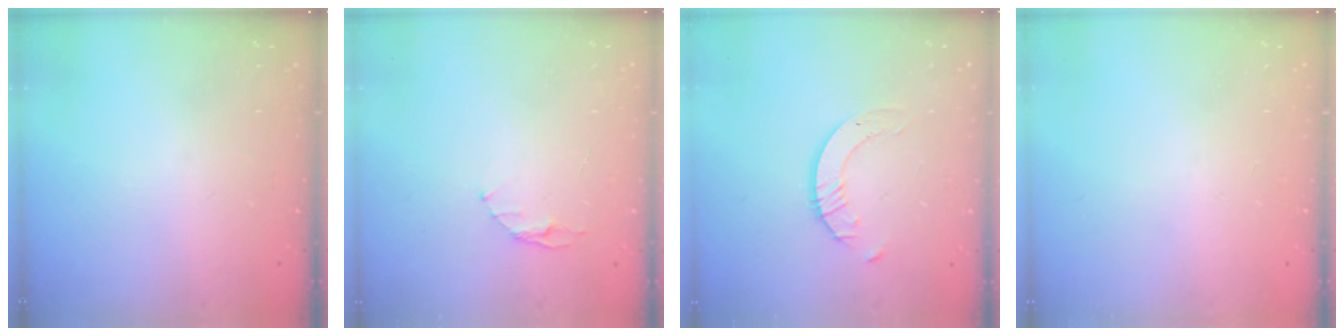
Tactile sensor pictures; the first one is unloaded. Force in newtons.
{"total": 3.9, "press": 3.9, "slide": 0.5}
{"total": 2.1, "press": 2.1, "slide": 0.2}
{"total": 0.0}